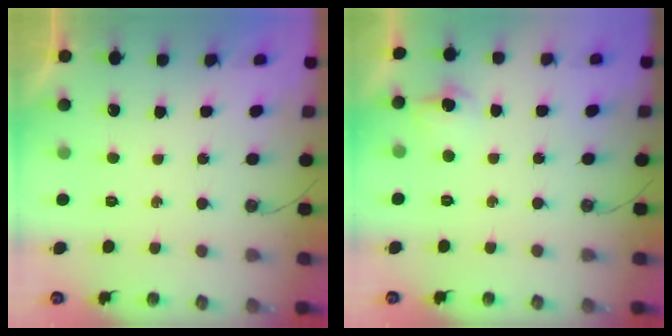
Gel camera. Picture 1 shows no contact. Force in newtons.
{"total": 6.8, "press": 6.7, "slide": 0.7}